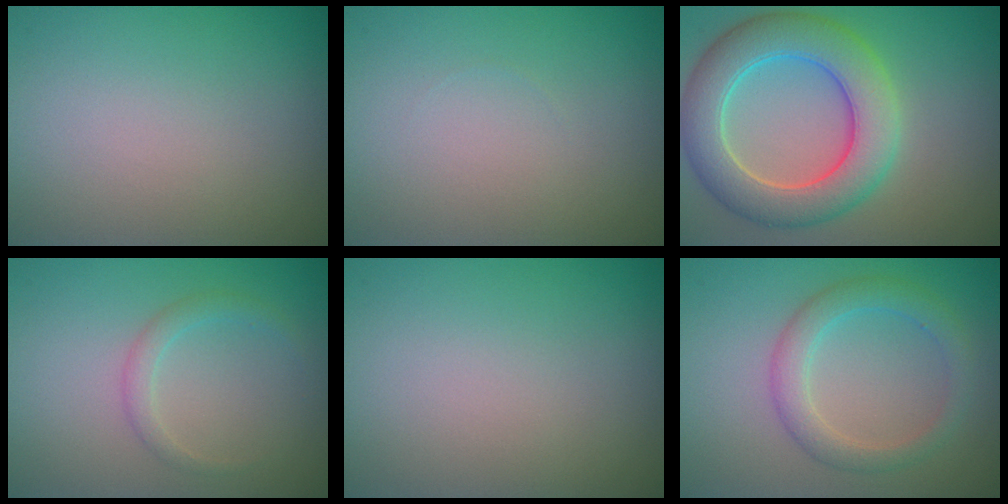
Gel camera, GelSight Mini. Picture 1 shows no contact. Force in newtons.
{"total": 0.0}
{"total": 7.5, "press": 7.5, "slide": 0.4}
{"total": 1.4, "press": 1.4, "slide": 0.0}
{"total": 0.0}
{"total": 2.9, "press": 2.9, "slide": 0.1}